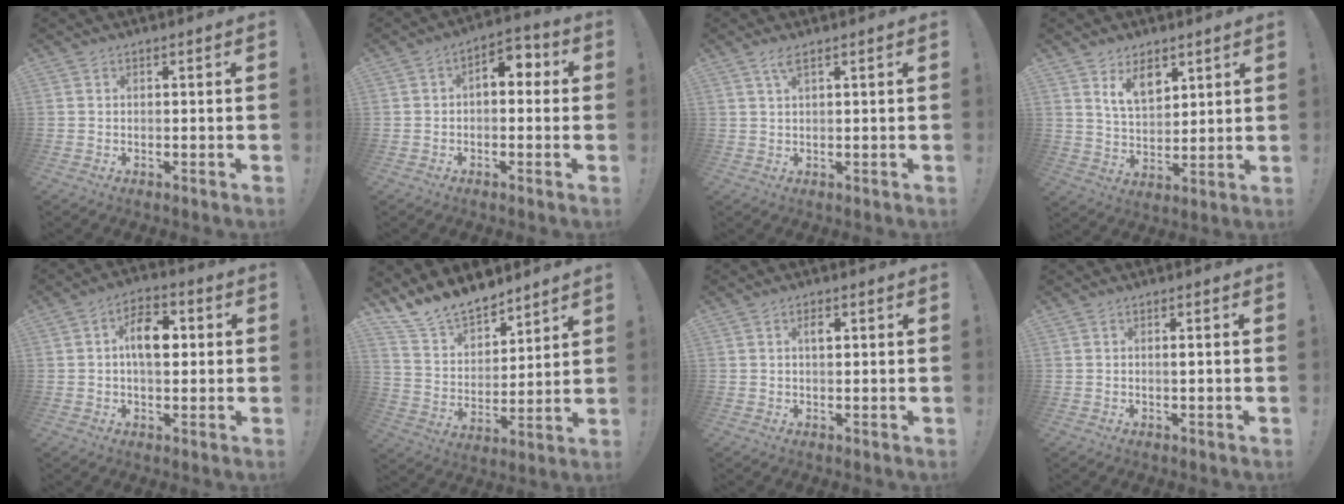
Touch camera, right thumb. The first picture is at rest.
{"total": 6.5, "force": [0.7, 4.0, 5.1], "torque": [-0.064, 0.000, 0.009]}
{"total": 2.7, "force": [1.6, 0.5, 2.1], "torque": [-0.038, -0.002, 0.026]}
{"total": 10.2, "force": [6.3, 6.3, 4.8], "torque": [-0.073, -0.036, 0.121]}
{"total": 10.1, "force": [1.0, 6.1, 8.0], "torque": [-0.112, 0.011, 0.016]}
{"total": 12.7, "force": [11.5, 4.8, 2.2], "torque": [-0.062, -0.096, 0.219]}
{"total": 2.3, "force": [0.6, 1.1, 1.9], "torque": [-0.019, -0.001, 0.003]}
{"total": 1.0, "force": [0.2, -0.3, 0.9], "torque": [-0.012, -0.004, 0.001]}